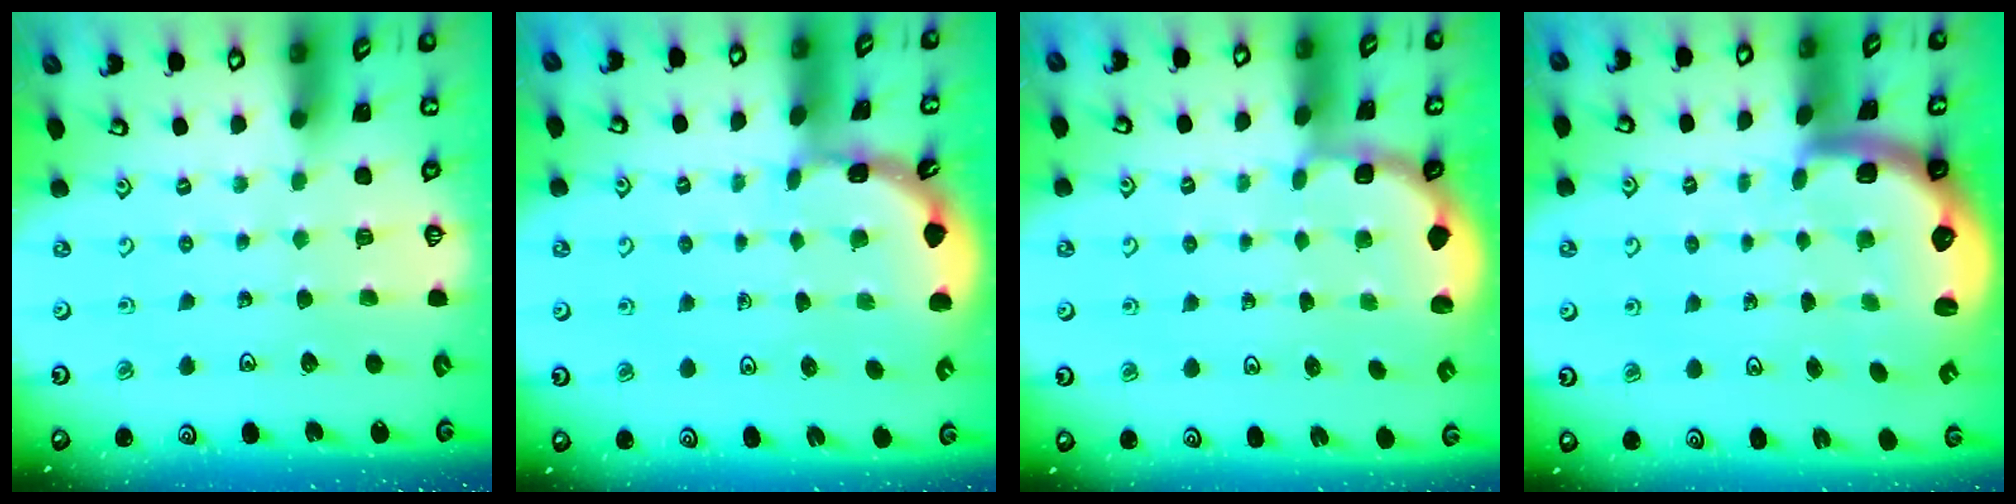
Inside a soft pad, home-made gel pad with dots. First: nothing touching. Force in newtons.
{"total": 1.7, "press": 1.7, "slide": 0.1}
{"total": 1.9, "press": 1.8, "slide": 0.7}
{"total": 2.8, "press": 2.5, "slide": 1.4}